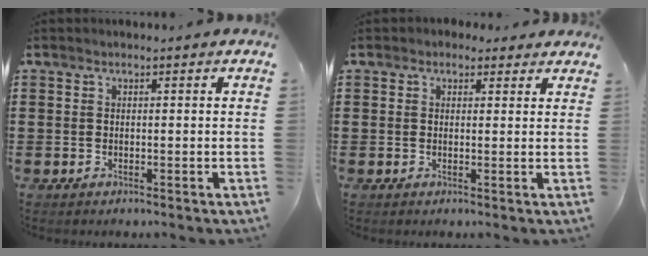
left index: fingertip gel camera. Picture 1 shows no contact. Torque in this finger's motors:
{"motor_torque": [1.05, -1.09, 0.79, 0.10]}